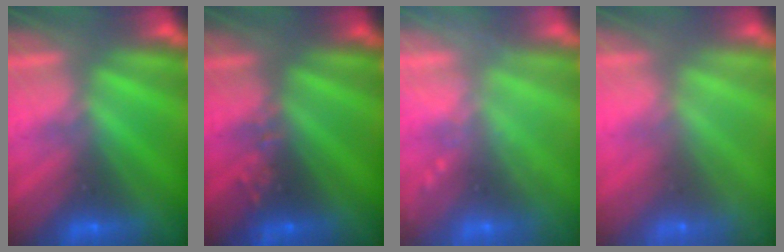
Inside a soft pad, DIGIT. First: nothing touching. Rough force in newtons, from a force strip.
{"total": 2.4}
{"total": 2.4}
{"total": 8.4}